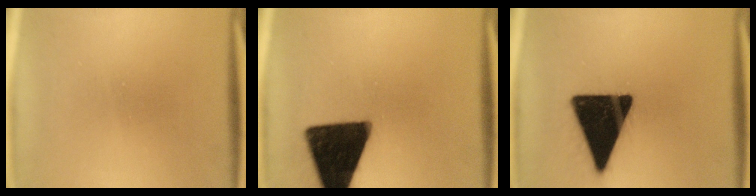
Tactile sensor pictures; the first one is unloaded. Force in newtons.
{"total": 17.1}
{"total": 19.5}